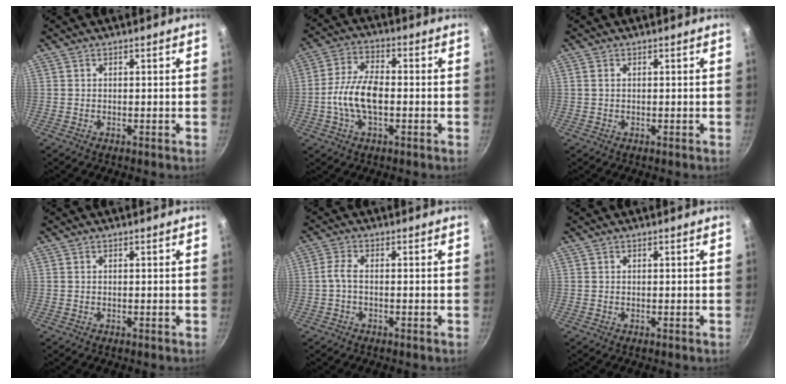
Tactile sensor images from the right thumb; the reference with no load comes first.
{"total": 9.8, "force": [-1.6, 4.9, 8.4], "torque": [-0.161, 0.026, -0.039]}
{"total": 1.0, "force": [0.3, 0.7, 0.7], "torque": [-0.013, 0.002, 0.003]}
{"total": 0.0}
{"total": 2.6, "force": [-0.7, 0.9, 2.3], "torque": [-0.063, 0.010, -0.020]}
{"total": 0.0}